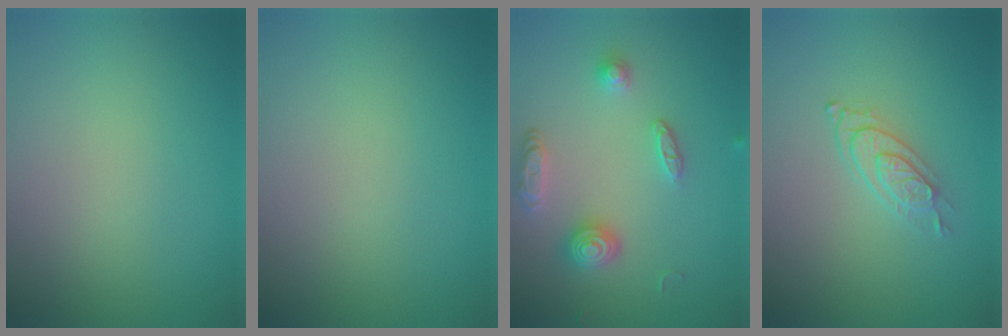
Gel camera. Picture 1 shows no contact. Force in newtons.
{"total": 0.0}
{"total": 3.2, "press": 3.1, "slide": 0.7}
{"total": 2.5, "press": 2.0, "slide": 1.5}